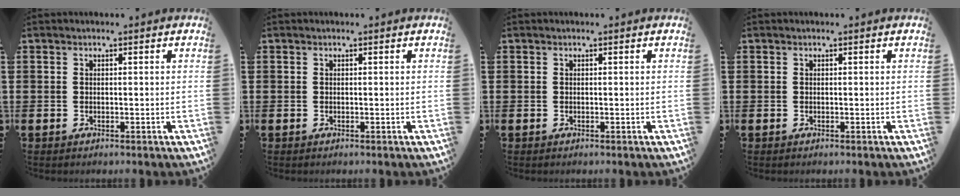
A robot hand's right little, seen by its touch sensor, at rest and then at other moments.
{"total": 0.0}
{"total": 0.0}
{"total": 0.0}